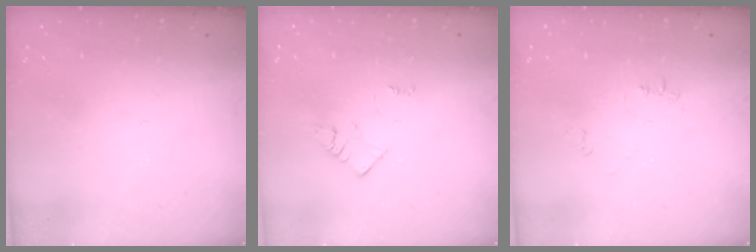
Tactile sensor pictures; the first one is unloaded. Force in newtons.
{"total": 3.1, "press": 3.1, "slide": 0.4}
{"total": 3.5, "press": 3.4, "slide": 0.5}